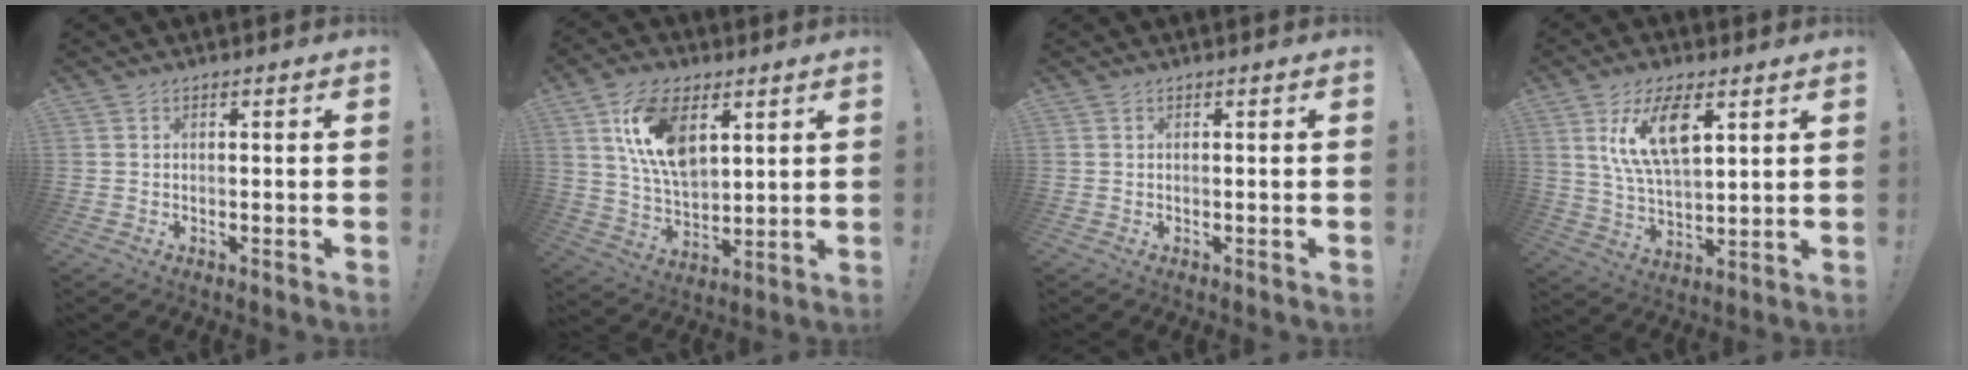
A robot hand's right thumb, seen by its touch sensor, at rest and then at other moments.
{"total": 15.5, "force": [6.8, 8.9, 10.7], "torque": [-0.206, -0.023, 0.122]}
{"total": 0.0}
{"total": 14.5, "force": [6.7, 7.2, 10.7], "torque": [-0.190, -0.019, 0.115]}